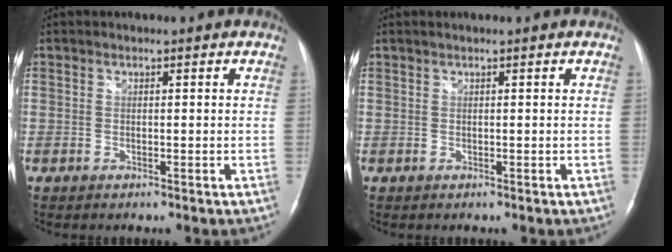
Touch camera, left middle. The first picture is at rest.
{"total": 0.7, "force": [0.5, -0.1, 0.4], "torque": [-0.013, 0.013, 0.012]}